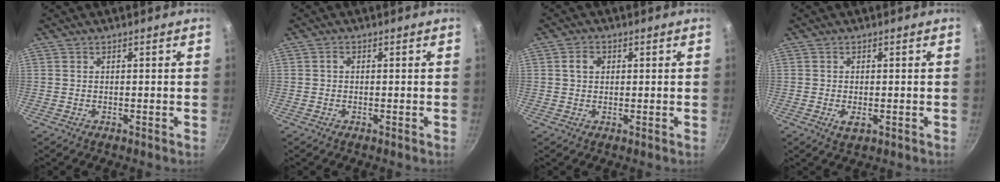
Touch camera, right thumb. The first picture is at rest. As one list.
[{"total": 0.9, "force": [0.0, 0.7, 0.5], "torque": [-0.008, 0.006, -0.001]}, {"total": 2.9, "force": [0.7, 2.3, 1.7], "torque": [-0.019, 0.004, 0.010]}, {"total": 2.6, "force": [-0.7, 1.2, 2.2], "torque": [-0.041, -0.007, -0.008]}]